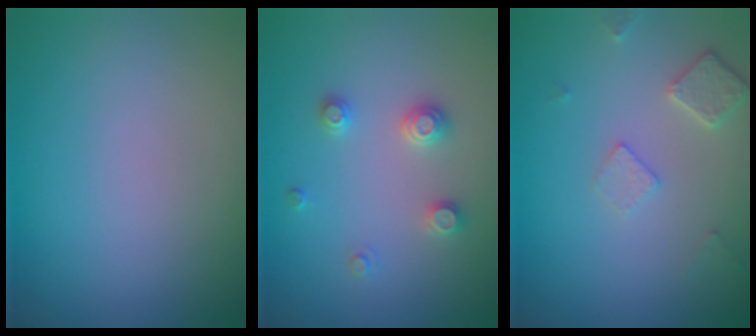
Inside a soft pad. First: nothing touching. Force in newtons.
{"total": 2.0, "press": 2.0, "slide": 0.2}
{"total": 2.1, "press": 2.1, "slide": 0.3}